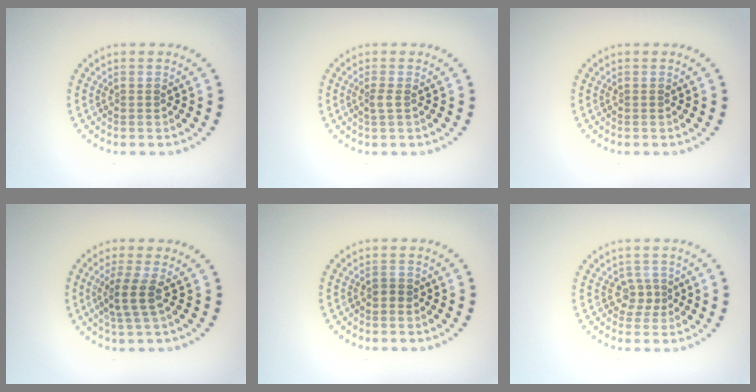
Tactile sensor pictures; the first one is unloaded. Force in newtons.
{"total": 0.9, "press": 0.7, "slide": 0.7}
{"total": 0.0}
{"total": 2.5, "press": 1.9, "slide": 1.7}
{"total": 0.8, "press": 0.7, "slide": 0.3}
{"total": 1.6, "press": 1.3, "slide": 1.0}